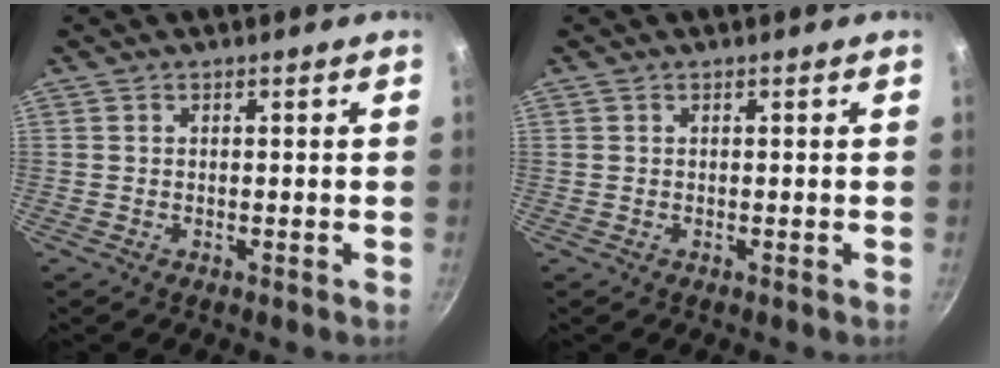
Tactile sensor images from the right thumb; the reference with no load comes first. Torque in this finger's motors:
{"motor_torque": [-0.22, -0.39, -0.09, 0.01, -0.01]}